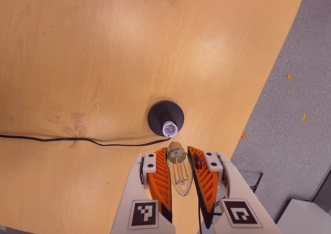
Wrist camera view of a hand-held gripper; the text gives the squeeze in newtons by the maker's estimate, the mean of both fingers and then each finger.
{"total": 23.9, "left": 25.0, "right": 22.8}